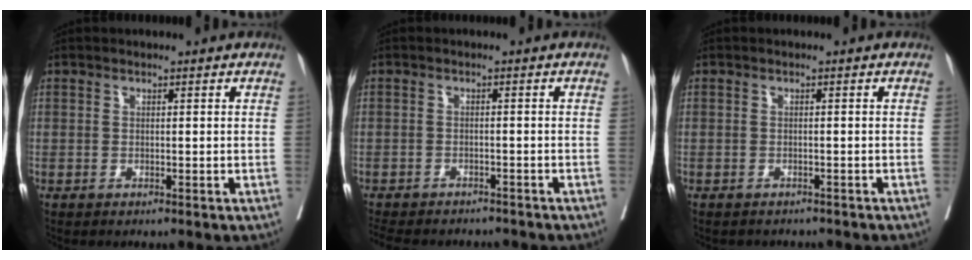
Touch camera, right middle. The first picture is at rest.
{"total": 12.0, "force": [-10.7, 3.7, 4.0], "torque": [-0.082, -0.005, -0.136]}
{"total": 4.4, "force": [-4.0, 1.6, 0.8], "torque": [-0.008, 0.000, -0.044]}